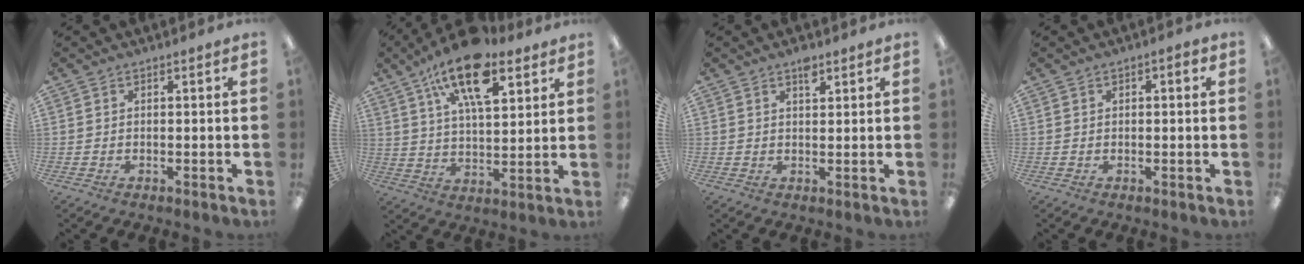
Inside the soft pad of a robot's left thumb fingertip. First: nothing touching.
{"total": 17.5, "force": [10.5, 7.5, 11.8], "torque": [-0.188, -0.043, 0.174]}
{"total": 3.0, "force": [2.0, 1.4, 1.7], "torque": [-0.012, -0.009, 0.031]}
{"total": 1.1, "force": [0.3, 0.7, 0.8], "torque": [-0.015, 0.004, 0.004]}